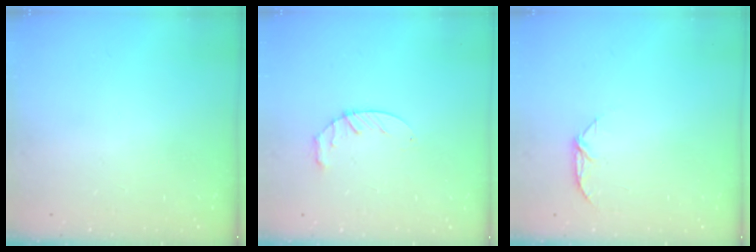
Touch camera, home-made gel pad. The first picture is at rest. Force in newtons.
{"total": 6.8, "press": 6.8, "slide": 0.8}
{"total": 5.8, "press": 5.7, "slide": 0.6}